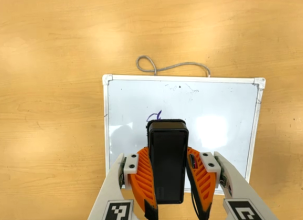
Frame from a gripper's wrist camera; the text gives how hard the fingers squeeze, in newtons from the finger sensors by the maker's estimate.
{"total": 7.4, "left": 6.2, "right": 8.7}